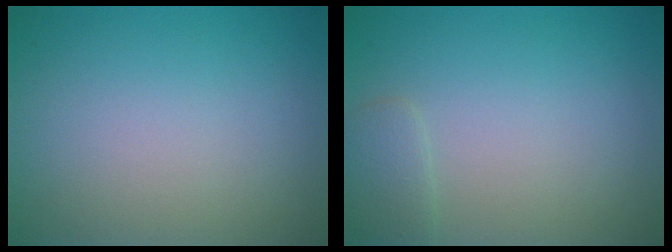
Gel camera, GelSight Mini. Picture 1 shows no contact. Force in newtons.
{"total": 1.4, "press": 1.4, "slide": 0.1}